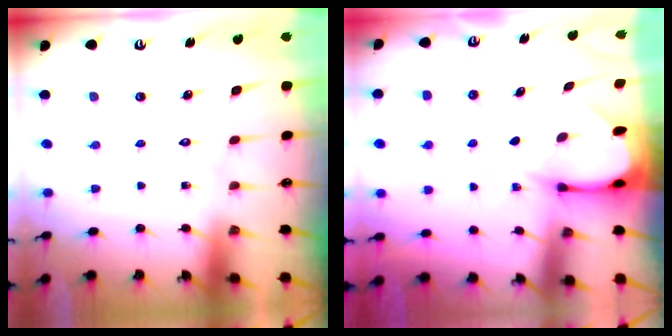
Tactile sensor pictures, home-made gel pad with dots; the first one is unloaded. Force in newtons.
{"total": 2.3, "press": 2.3, "slide": 0.3}